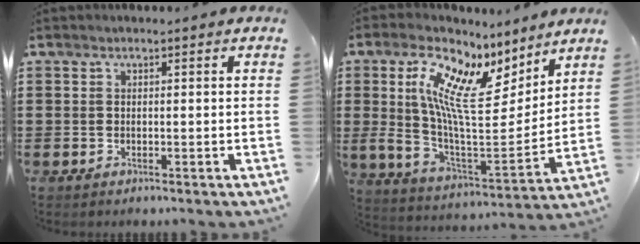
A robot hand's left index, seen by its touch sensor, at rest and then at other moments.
{"total": 12.6, "force": [7.7, 4.4, 9.0], "torque": [-0.197, -0.040, 0.135]}